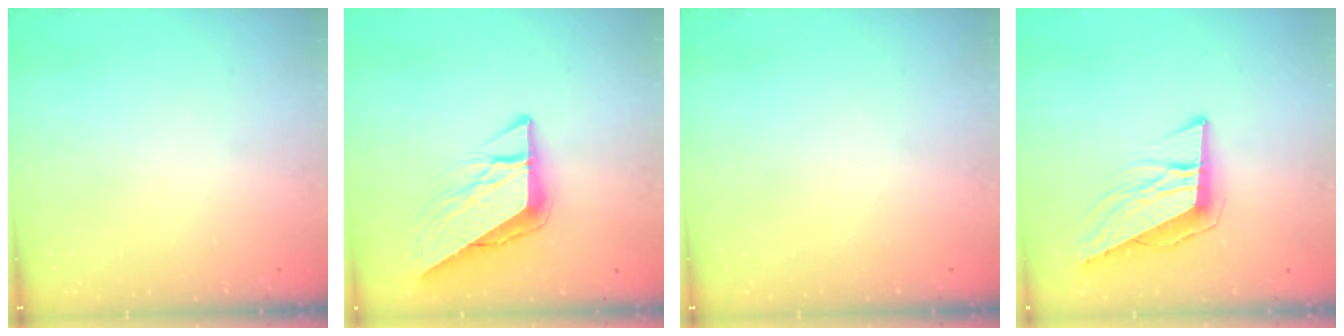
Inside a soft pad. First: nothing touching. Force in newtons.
{"total": 12.1, "press": 12.0, "slide": 1.3}
{"total": 0.0}
{"total": 11.4, "press": 10.8, "slide": 3.6}